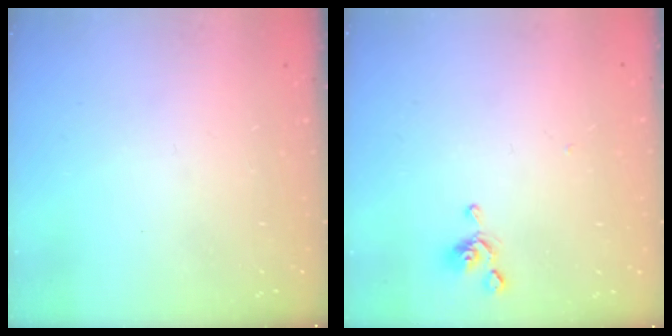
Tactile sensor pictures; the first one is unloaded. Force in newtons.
{"total": 0.6, "press": 0.3, "slide": 0.6}